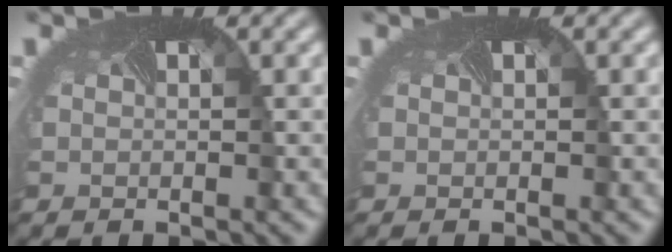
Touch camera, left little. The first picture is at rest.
{"total": 0.0}